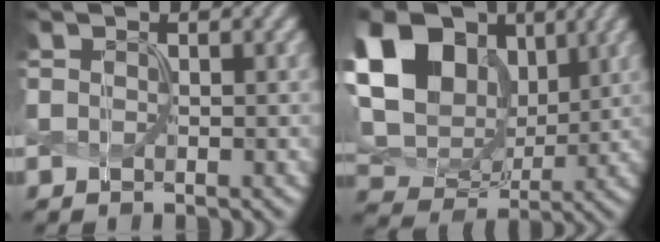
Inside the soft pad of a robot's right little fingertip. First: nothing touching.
{"total": 16.1, "force": [5.8, 11.6, 9.5], "torque": [-0.224, 0.043, 0.104]}